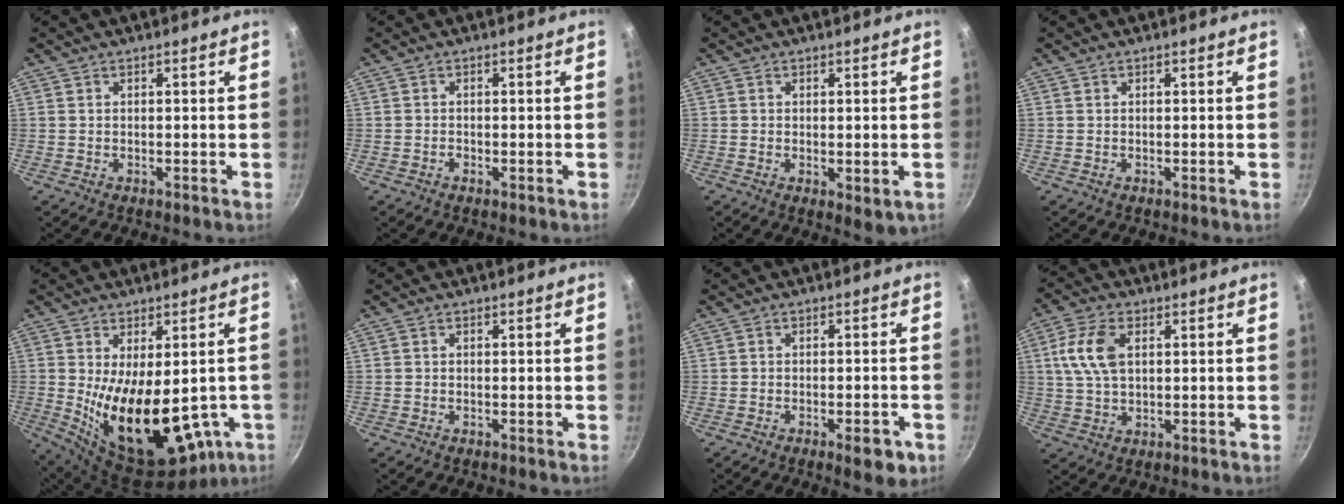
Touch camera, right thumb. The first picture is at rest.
{"total": 0.7, "force": [-0.4, 0.3, 0.4], "torque": [-0.009, 0.002, -0.010]}
{"total": 3.1, "force": [-0.3, 1.4, 2.7], "torque": [-0.040, -0.014, -0.003]}
{"total": 0.0}
{"total": 21.2, "force": [-2.8, 10.9, 18.0], "torque": [-0.268, -0.031, -0.009]}
{"total": 0.0}
{"total": 5.8, "force": [-2.7, 2.3, 4.5], "torque": [-0.044, 0.016, -0.028]}
{"total": 8.9, "force": [2.1, 5.2, 6.8], "torque": [-0.132, 0.007, 0.038]}